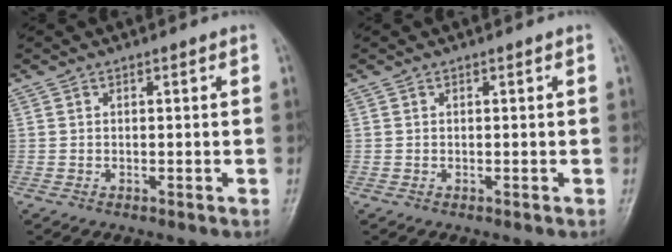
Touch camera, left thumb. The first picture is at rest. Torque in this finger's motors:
{"motor_torque": [-0.04, 0.05, -0.03, -0.02, 0.00]}